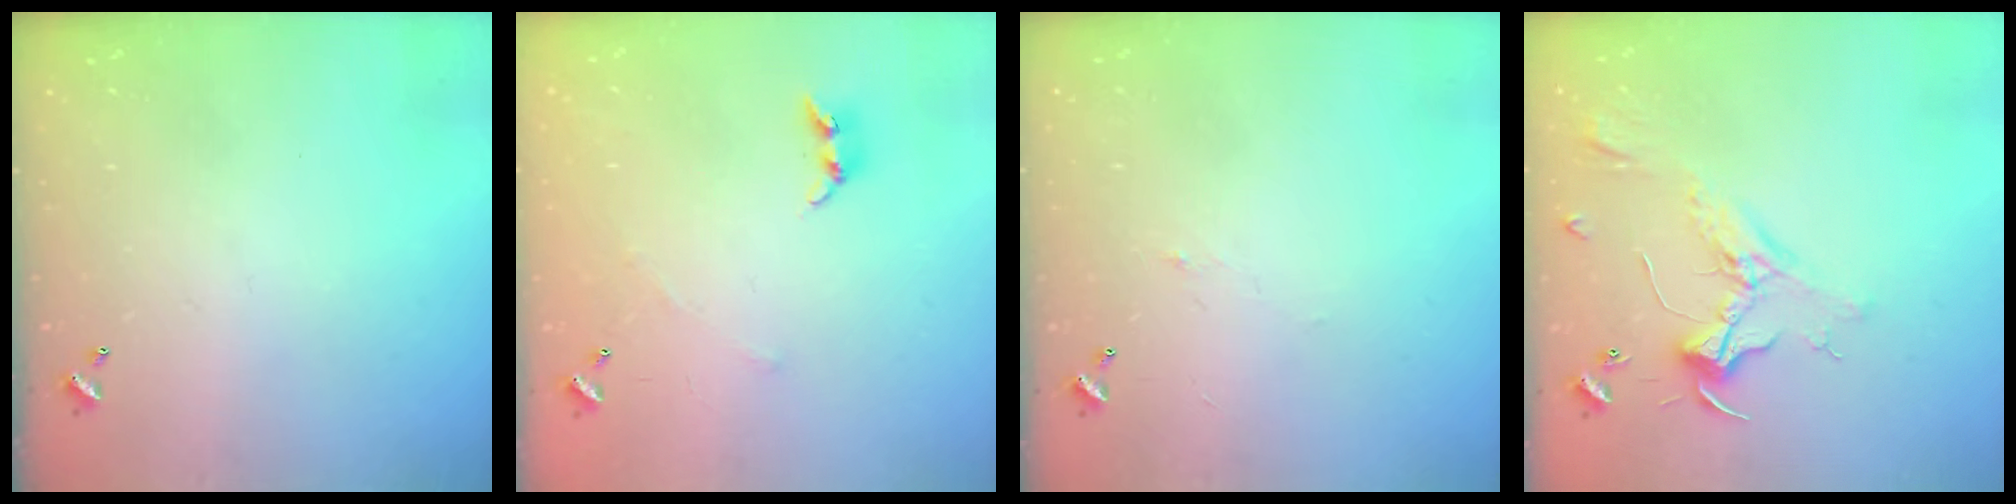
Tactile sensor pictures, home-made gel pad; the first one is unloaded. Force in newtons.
{"total": 3.6, "press": 3.6, "slide": 0.6}
{"total": 0.8, "press": 0.6, "slide": 0.6}
{"total": 2.3, "press": 2.2, "slide": 0.8}